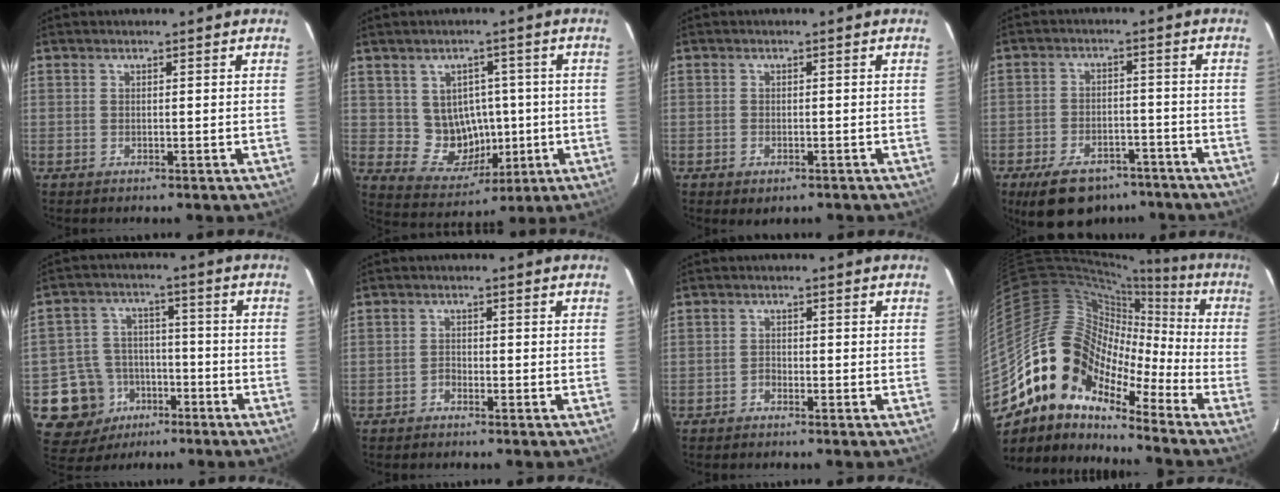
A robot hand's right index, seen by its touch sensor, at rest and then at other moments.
{"total": 9.2, "force": [0.0, 8.7, 3.2], "torque": [-0.067, 0.005, 0.019]}
{"total": 2.1, "force": [-1.1, 1.3, 1.2], "torque": [-0.022, -0.004, -0.015]}
{"total": 13.3, "force": [-9.5, 7.0, 6.1], "torque": [-0.137, 0.010, -0.132]}
{"total": 11.7, "force": [-5.5, 10.0, 2.6], "torque": [-0.087, 0.031, -0.072]}
{"total": 1.2, "force": [-1.1, 0.6, 0.2], "torque": [-0.003, 0.004, -0.021]}
{"total": 1.1, "force": [-1.0, 0.6, 0.1], "torque": [-0.003, 0.004, -0.020]}
{"total": 14.8, "force": [-9.0, 9.6, 6.8], "torque": [-0.110, 0.021, -0.190]}